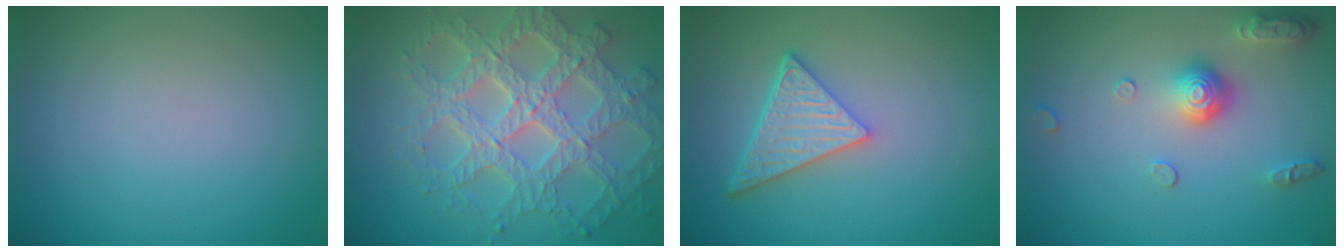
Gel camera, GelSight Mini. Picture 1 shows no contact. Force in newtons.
{"total": 6.9, "press": 6.0, "slide": 3.4}
{"total": 5.0, "press": 3.7, "slide": 3.3}
{"total": 3.6, "press": 2.9, "slide": 2.2}